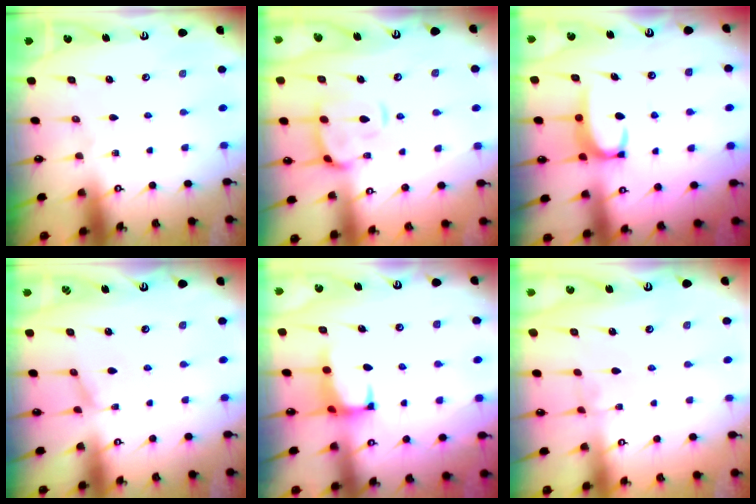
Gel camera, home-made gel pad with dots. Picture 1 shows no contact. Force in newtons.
{"total": 4.8, "press": 4.6, "slide": 1.5}
{"total": 3.3, "press": 3.3, "slide": 0.5}
{"total": 0.7, "press": 0.4, "slide": 0.6}
{"total": 1.3, "press": 1.2, "slide": 0.7}
{"total": 2.8, "press": 2.7, "slide": 0.4}